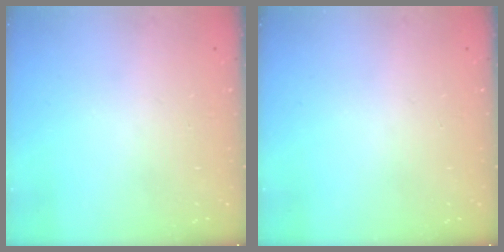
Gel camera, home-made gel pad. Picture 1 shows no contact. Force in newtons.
{"total": 0.0}